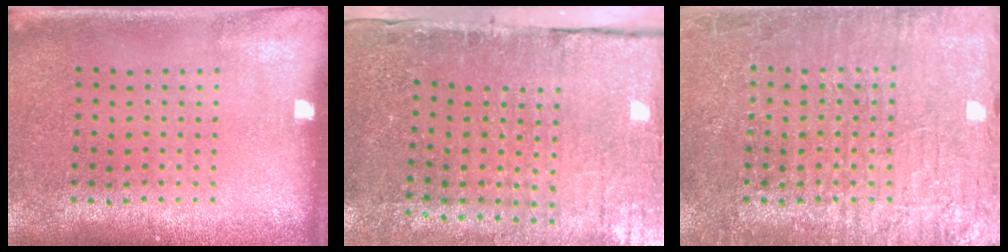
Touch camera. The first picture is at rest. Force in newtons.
{"total": 4.4, "press": 3.8, "slide": 2.2}
{"total": 4.3, "press": 4.3, "slide": 0.6}